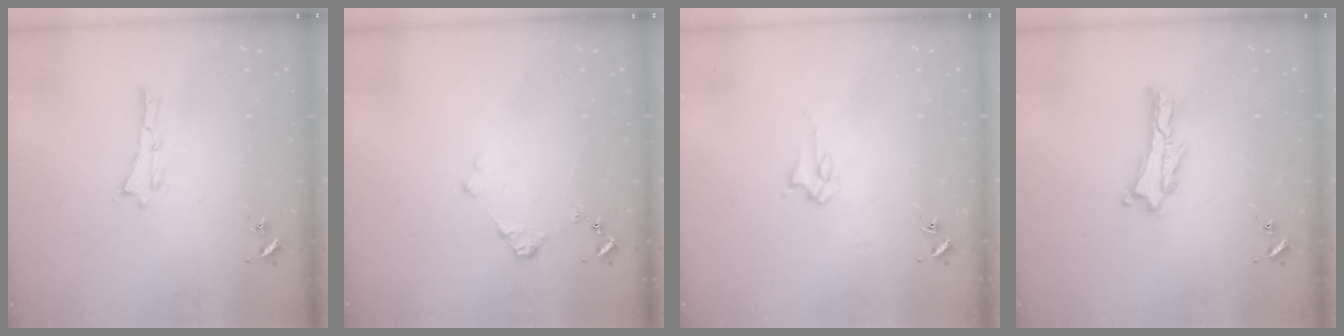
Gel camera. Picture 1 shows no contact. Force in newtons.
{"total": 1.2, "press": 1.2, "slide": 0.2}
{"total": 2.8, "press": 2.8, "slide": 0.4}
{"total": 1.2, "press": 1.1, "slide": 0.3}